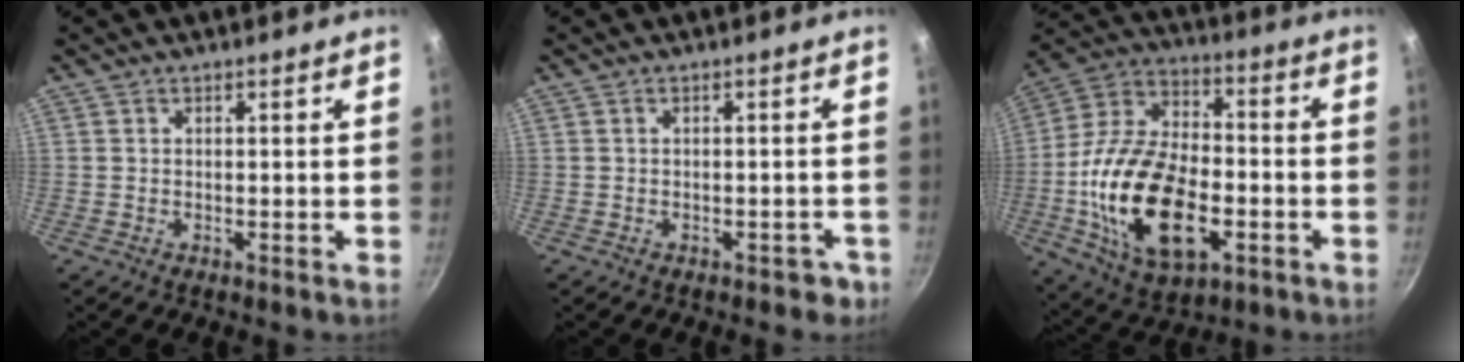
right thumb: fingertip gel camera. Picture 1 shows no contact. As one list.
[{"total": 2.4, "force": [-1.4, 1.6, 1.1], "torque": [0.007, 0.028, 0.003]}, {"total": 24.0, "force": [-5.7, 13.7, 18.8], "torque": [-0.344, 0.027, -0.100]}]